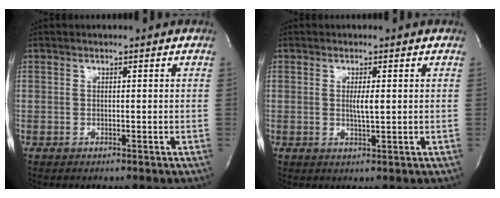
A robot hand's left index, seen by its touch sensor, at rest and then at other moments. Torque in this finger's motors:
{"motor_torque": [0.29, -0.13, 0.05, 0.06]}